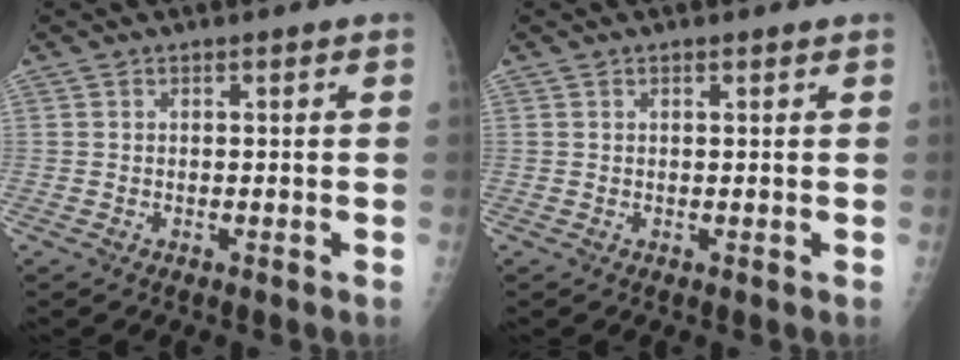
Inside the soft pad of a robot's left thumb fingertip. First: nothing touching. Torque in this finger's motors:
{"motor_torque": [0.02, 0.10, -0.20, -0.11, 0.01]}